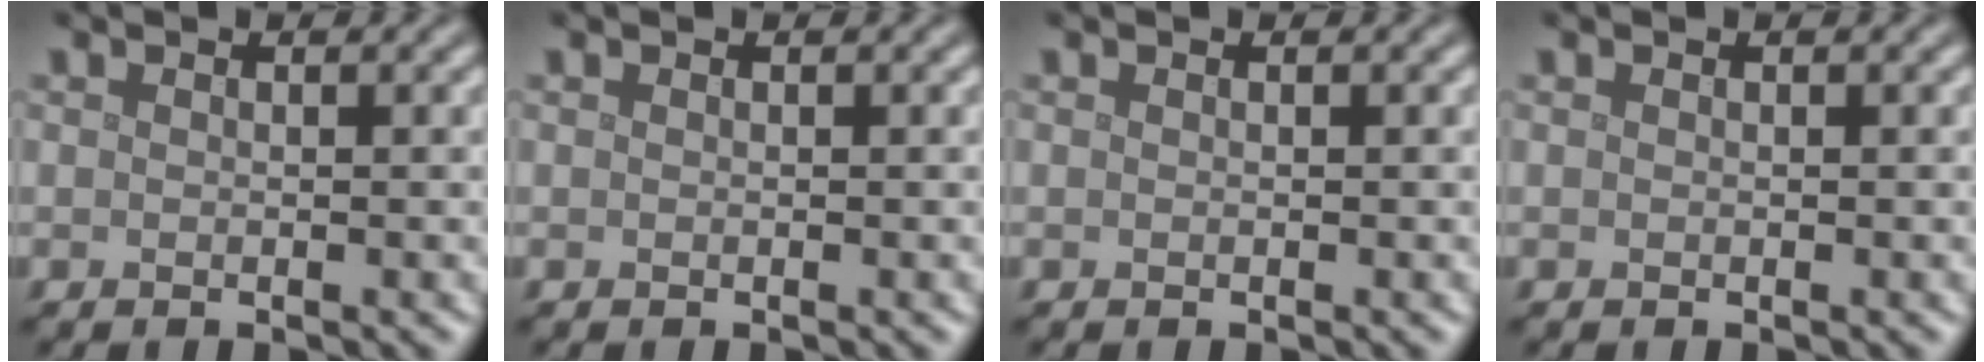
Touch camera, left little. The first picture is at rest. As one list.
[{"total": 0.0}, {"total": 0.0}, {"total": 0.0}]